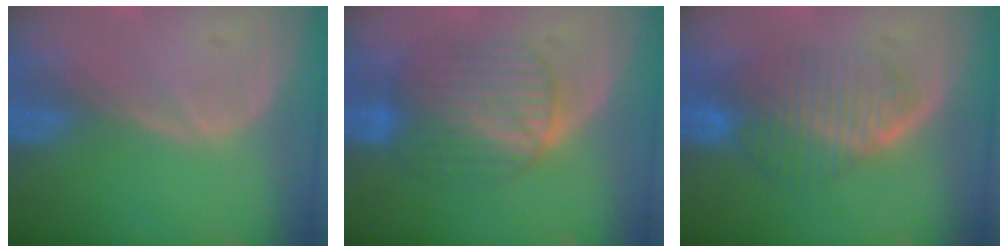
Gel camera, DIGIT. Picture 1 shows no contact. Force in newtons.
{"total": 7.3, "press": 7.3, "slide": 0.3}
{"total": 7.4, "press": 6.8, "slide": 3.0}